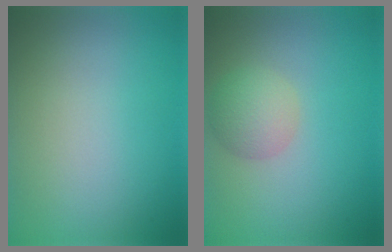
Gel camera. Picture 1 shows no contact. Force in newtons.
{"total": 3.0, "press": 3.0, "slide": 0.2}